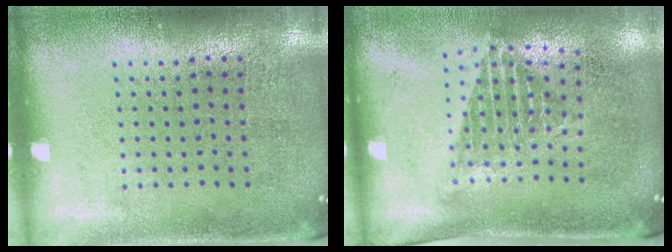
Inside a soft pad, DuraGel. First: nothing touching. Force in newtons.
{"total": 1.3, "press": 1.0, "slide": 0.9}